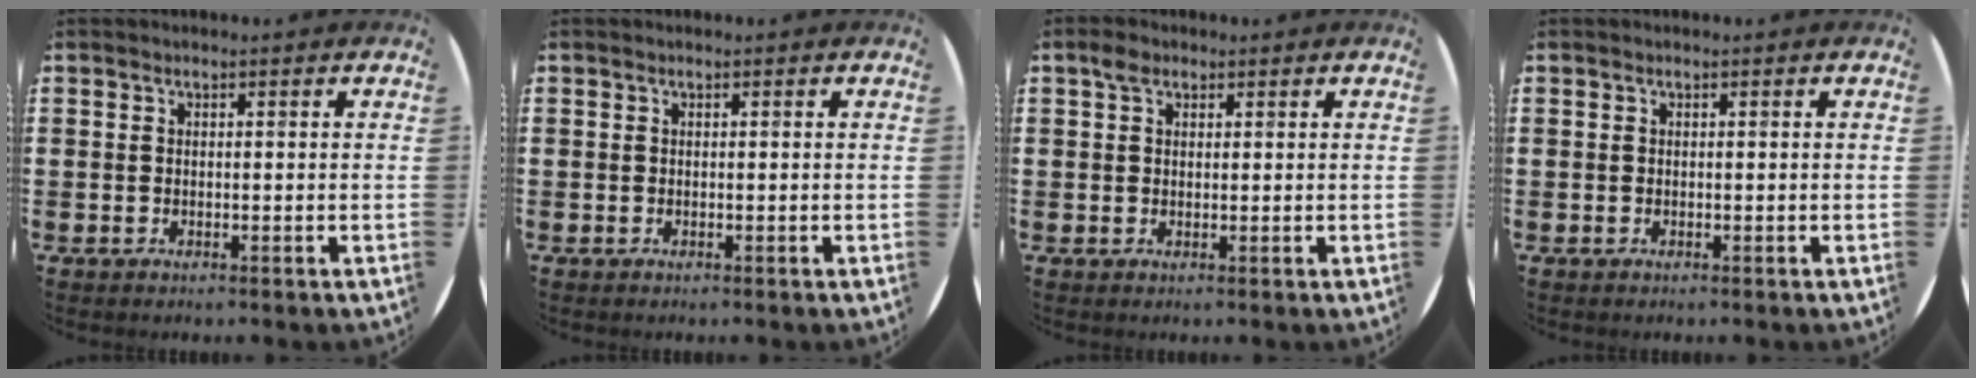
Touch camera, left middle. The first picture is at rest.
{"total": 0.0}
{"total": 1.5, "force": [1.0, 1.0, 0.6], "torque": [-0.006, 0.002, 0.017]}
{"total": 0.0}